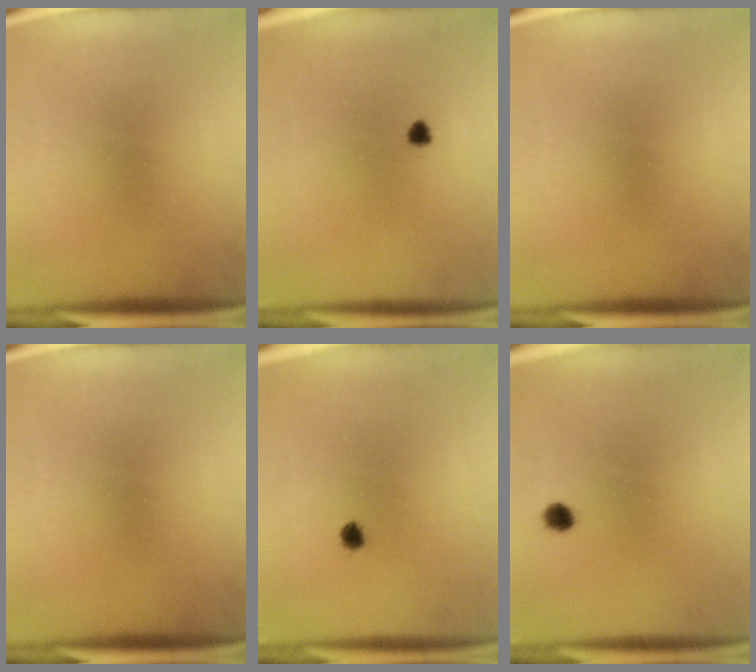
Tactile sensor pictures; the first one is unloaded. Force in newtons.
{"total": 1.2}
{"total": 0.0}
{"total": 0.0}
{"total": 1.4}
{"total": 1.8}